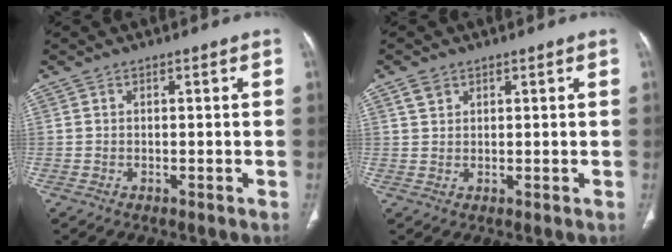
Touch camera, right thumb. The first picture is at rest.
{"total": 2.2, "force": [1.4, 1.5, 0.9], "torque": [-0.014, -0.001, 0.028]}